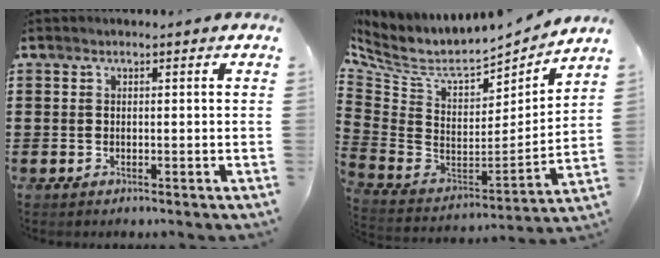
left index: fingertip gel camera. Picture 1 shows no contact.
{"total": 6.9, "force": [5.9, 2.1, 3.0], "torque": [-0.094, -0.055, 0.098]}